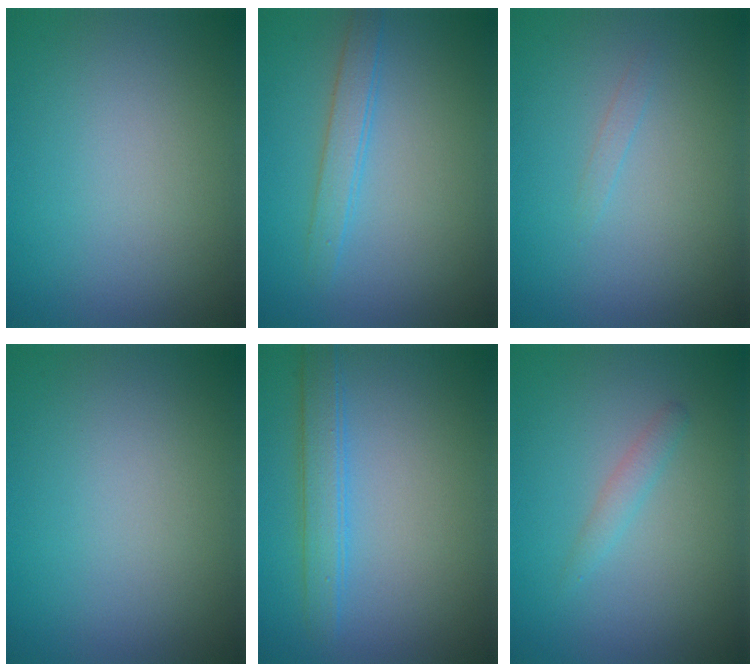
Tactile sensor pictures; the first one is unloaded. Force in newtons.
{"total": 2.0, "press": 2.0, "slide": 0.2}
{"total": 0.6, "press": 0.6, "slide": 0.0}
{"total": 0.0}
{"total": 2.7, "press": 2.7, "slide": 0.1}
{"total": 1.2, "press": 1.2, "slide": 0.0}